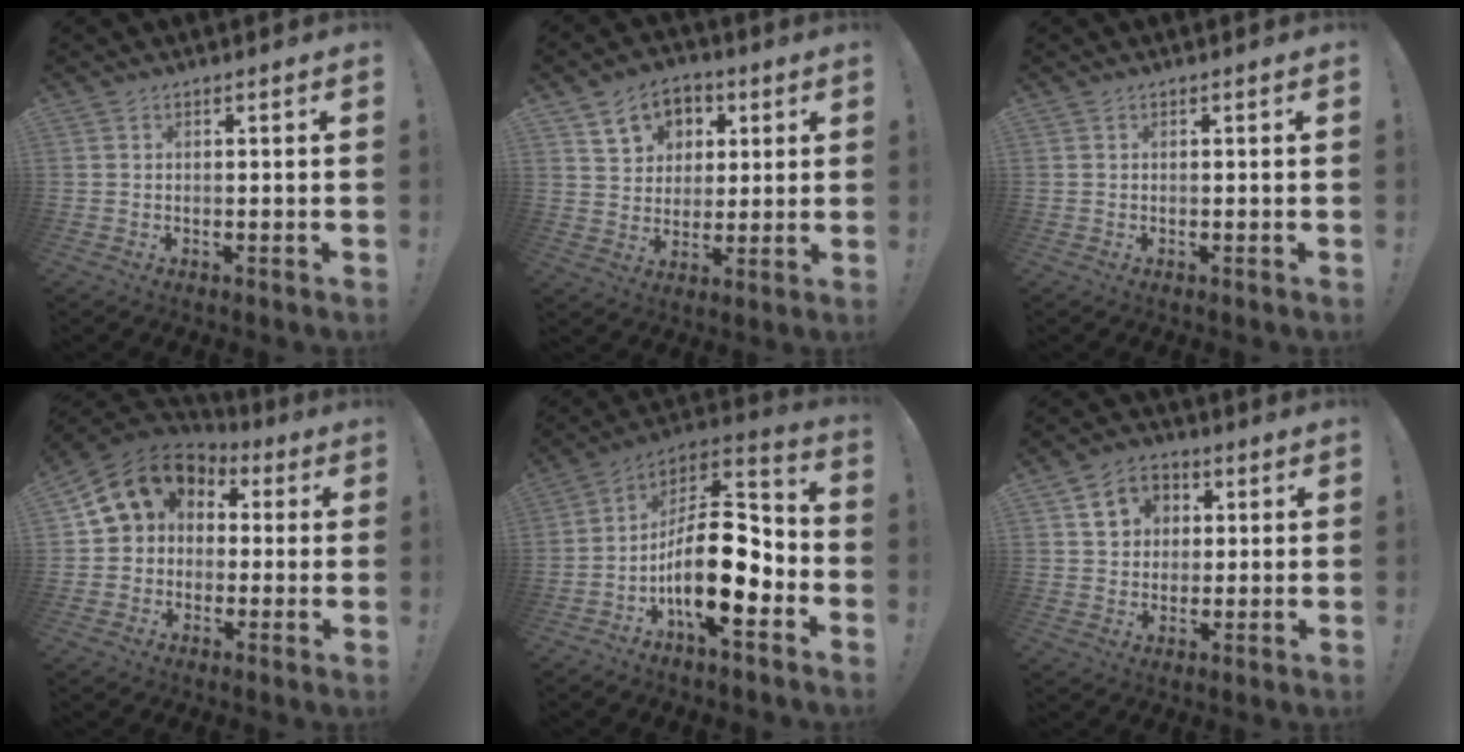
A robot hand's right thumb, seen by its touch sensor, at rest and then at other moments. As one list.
[{"total": 10.6, "force": [5.0, 8.5, 3.8], "torque": [-0.055, -0.025, 0.099]}, {"total": 0.0}, {"total": 12.2, "force": [3.8, 10.2, 5.5], "torque": [-0.078, -0.014, 0.073]}, {"total": 19.0, "force": [-5.2, 7.5, 16.7], "torque": [-0.295, 0.015, -0.083]}, {"total": 8.4, "force": [3.0, 7.4, 2.7], "torque": [-0.043, -0.007, 0.064]}]